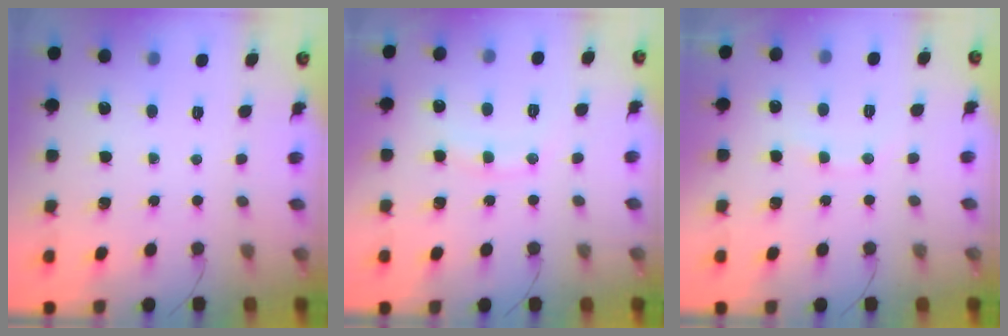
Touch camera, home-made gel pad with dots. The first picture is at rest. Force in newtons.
{"total": 9.7, "press": 9.6, "slide": 1.1}
{"total": 7.1, "press": 7.0, "slide": 1.2}